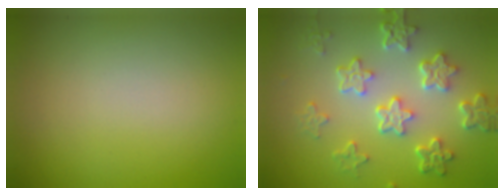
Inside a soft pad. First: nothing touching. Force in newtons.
{"total": 5.8, "press": 4.4, "slide": 3.8}